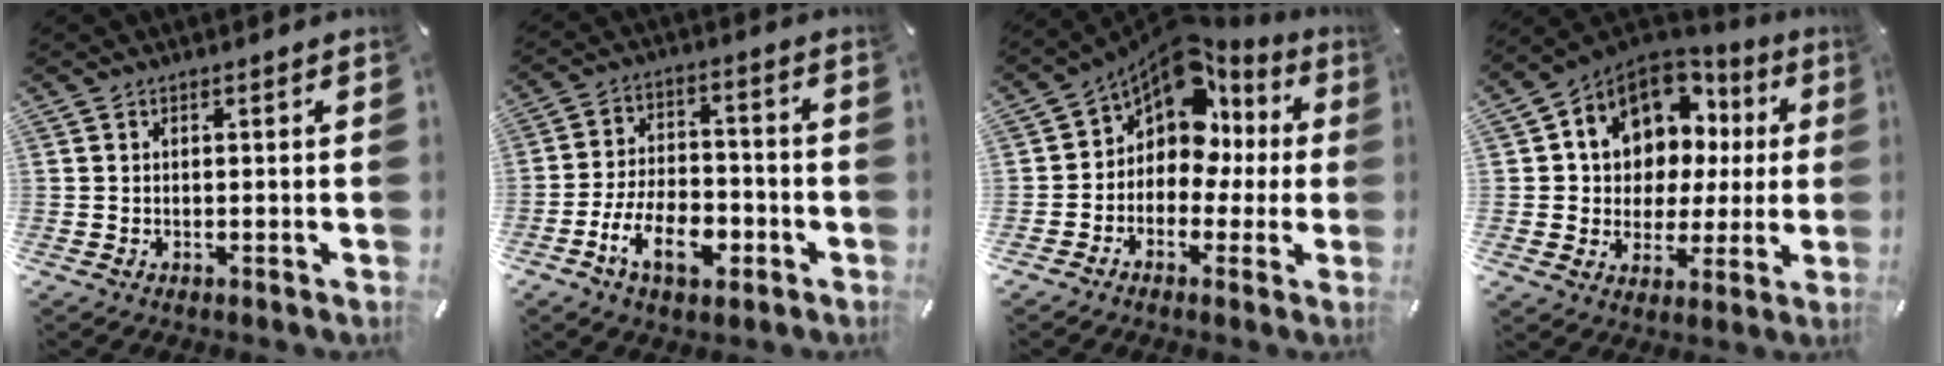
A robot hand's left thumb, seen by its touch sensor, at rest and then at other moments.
{"total": 13.1, "force": [-6.1, 7.7, 8.7], "torque": [-0.172, 0.028, -0.106]}
{"total": 11.8, "force": [6.2, 7.8, 6.3], "torque": [-0.128, -0.050, 0.110]}
{"total": 10.7, "force": [5.6, 8.6, 3.3], "torque": [-0.075, -0.048, 0.108]}